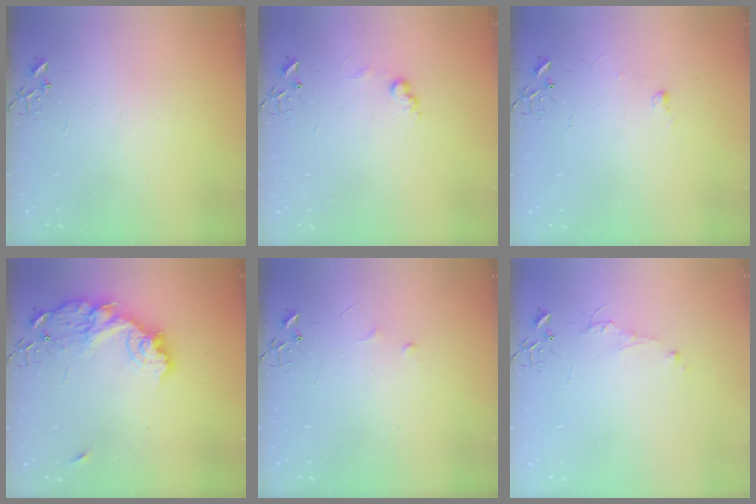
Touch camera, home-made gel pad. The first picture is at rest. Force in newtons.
{"total": 6.6, "press": 6.5, "slide": 0.9}
{"total": 4.0, "press": 4.0, "slide": 0.6}
{"total": 15.3, "press": 15.2, "slide": 1.1}
{"total": 3.4, "press": 3.4, "slide": 0.5}
{"total": 5.0, "press": 5.0, "slide": 0.6}